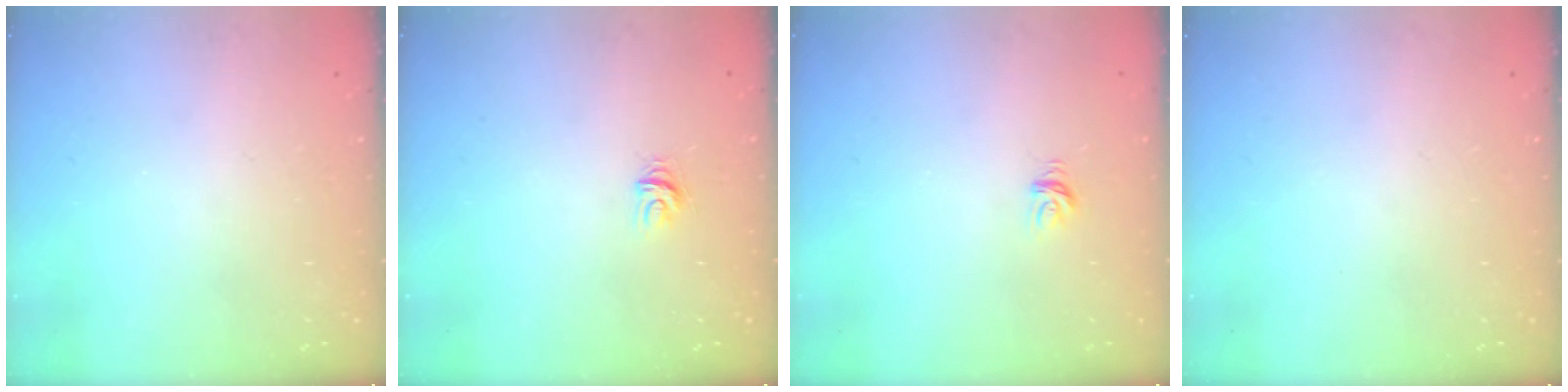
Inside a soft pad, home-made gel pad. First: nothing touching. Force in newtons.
{"total": 4.3, "press": 4.3, "slide": 0.4}
{"total": 3.2, "press": 3.2, "slide": 0.2}
{"total": 0.0}